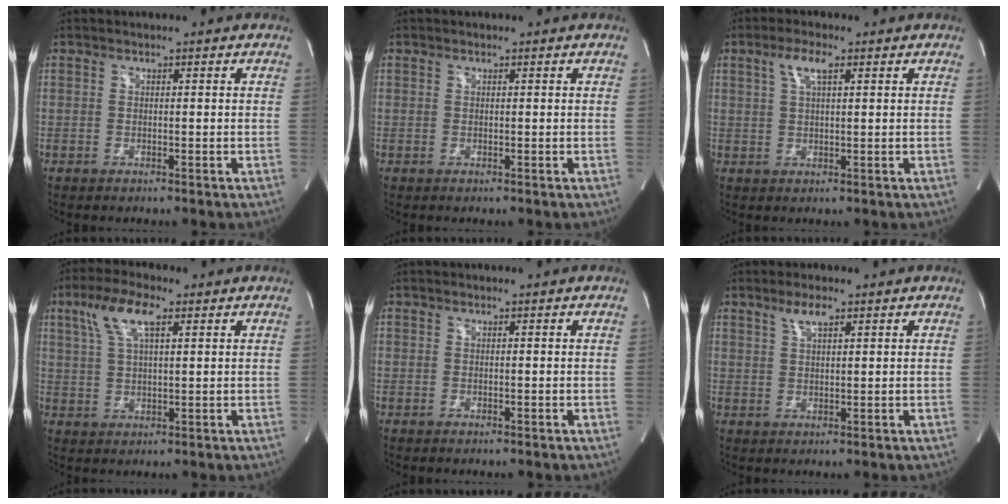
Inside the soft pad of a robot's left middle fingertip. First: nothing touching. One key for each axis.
{"total": 0.0}
{"total": 3.9, "fx": 1.8, "fy": 0.9, "fz": 3.3, "tx": -0.071, "ty": 0.010, "tz": 0.037}
{"total": 7.5, "fx": 3.6, "fy": 2.0, "fz": 6.2, "tx": -0.133, "ty": 0.020, "tz": 0.071}
{"total": 0.0}
{"total": 2.9, "fx": 1.9, "fy": 0.7, "fz": 2.1, "tx": -0.043, "ty": 0.005, "tz": 0.038}